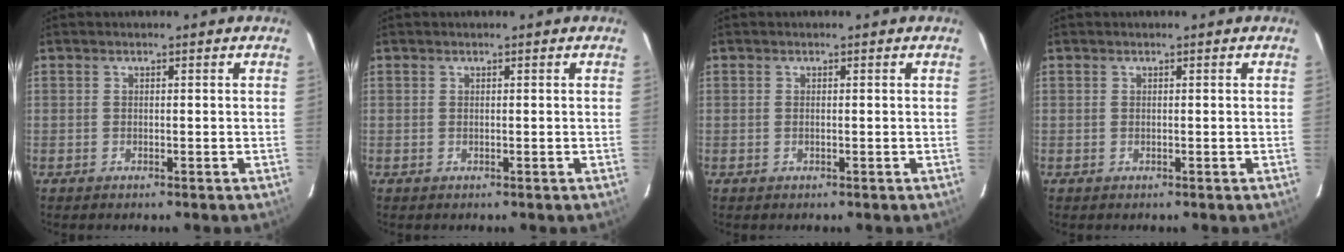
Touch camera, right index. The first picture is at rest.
{"total": 0.0}
{"total": 0.0}
{"total": 0.0}